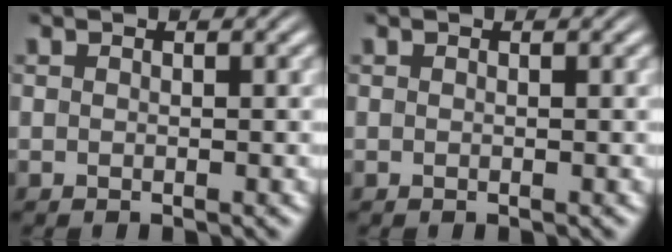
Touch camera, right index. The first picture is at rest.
{"total": 0.0}